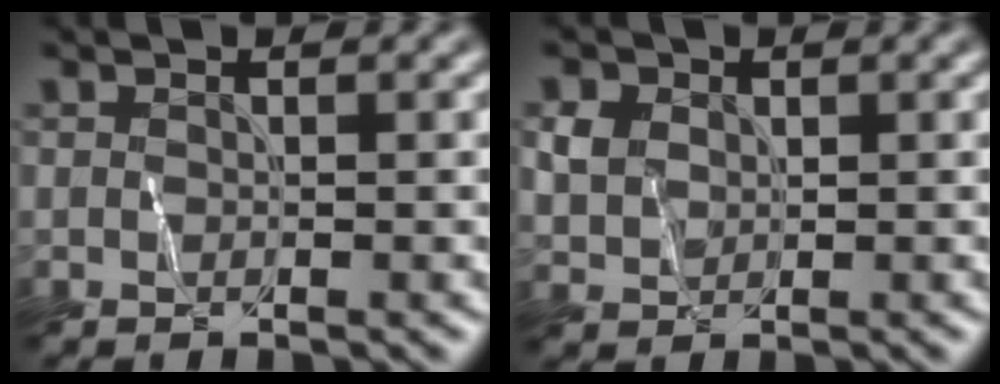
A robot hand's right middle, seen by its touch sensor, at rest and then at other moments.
{"total": 2.3, "force": [0.7, 1.9, 1.0], "torque": [-0.025, 0.000, 0.015]}